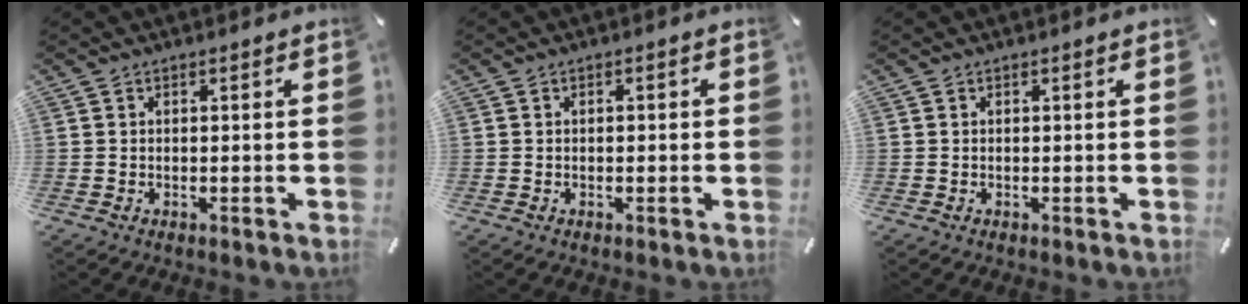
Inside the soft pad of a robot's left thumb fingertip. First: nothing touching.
{"total": 0.8, "force": [-0.2, 0.4, 0.6], "torque": [-0.012, -0.001, -0.005]}
{"total": 0.0}